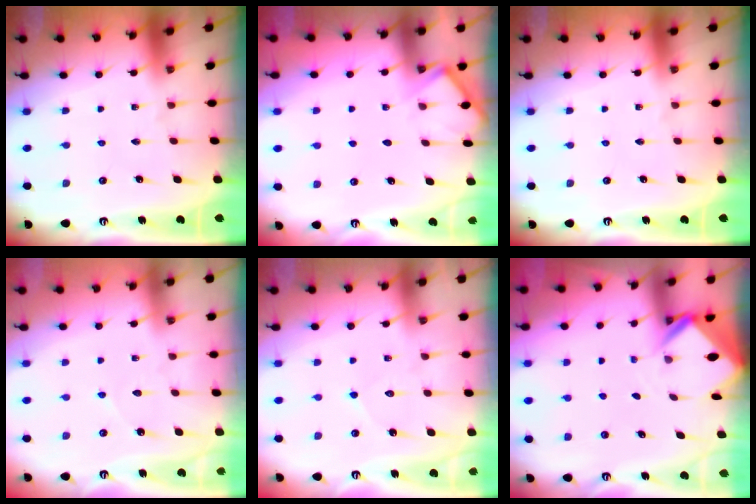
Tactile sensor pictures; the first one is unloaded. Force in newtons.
{"total": 5.5, "press": 5.5, "slide": 0.4}
{"total": 0.0}
{"total": 2.7, "press": 2.7, "slide": 0.4}
{"total": 6.5, "press": 6.5, "slide": 0.5}
{"total": 2.7, "press": 2.7, "slide": 0.2}